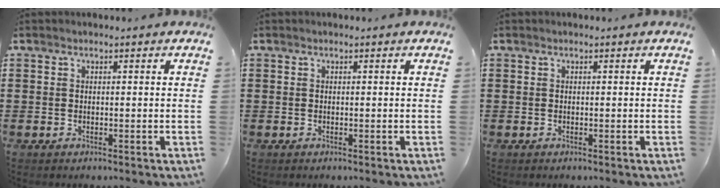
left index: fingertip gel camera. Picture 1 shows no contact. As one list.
[{"total": 0.0}, {"total": 0.0}]